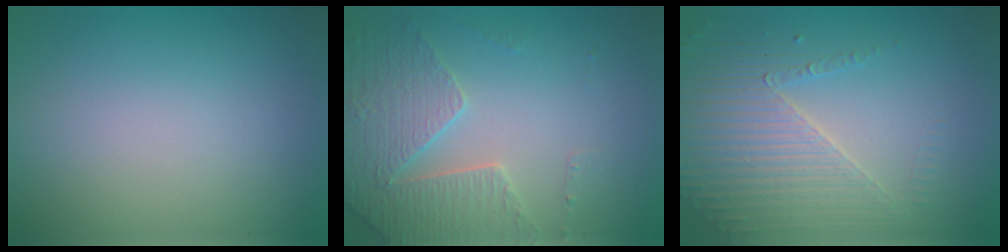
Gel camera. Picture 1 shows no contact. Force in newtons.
{"total": 4.5, "press": 3.8, "slide": 2.4}
{"total": 4.0, "press": 3.8, "slide": 1.3}